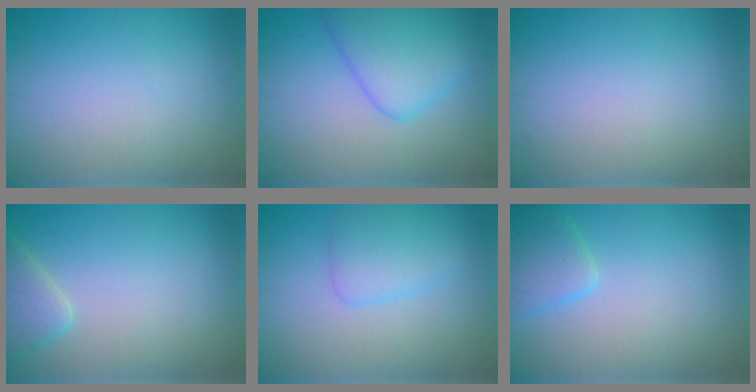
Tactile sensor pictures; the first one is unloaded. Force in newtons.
{"total": 5.3, "press": 5.3, "slide": 0.1}
{"total": 0.0}
{"total": 2.9, "press": 2.9, "slide": 0.2}
{"total": 2.5, "press": 2.5, "slide": 0.2}
{"total": 2.6, "press": 2.6, "slide": 0.2}